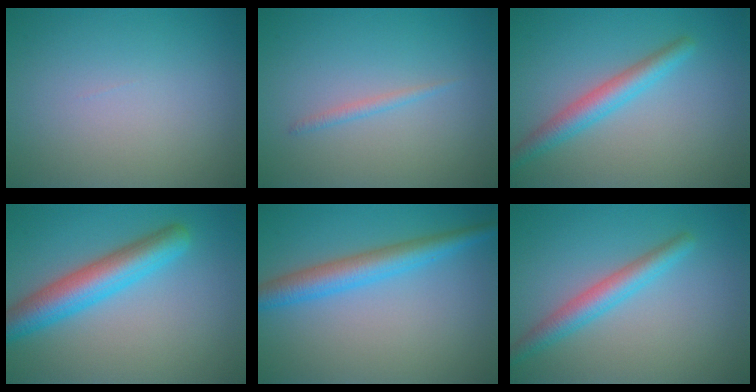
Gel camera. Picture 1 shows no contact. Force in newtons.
{"total": 0.9, "press": 0.9, "slide": 0.1}
{"total": 3.1, "press": 3.1, "slide": 0.1}
{"total": 5.7, "press": 5.7, "slide": 0.2}
{"total": 4.1, "press": 4.1, "slide": 0.1}
{"total": 3.1, "press": 3.1, "slide": 0.1}